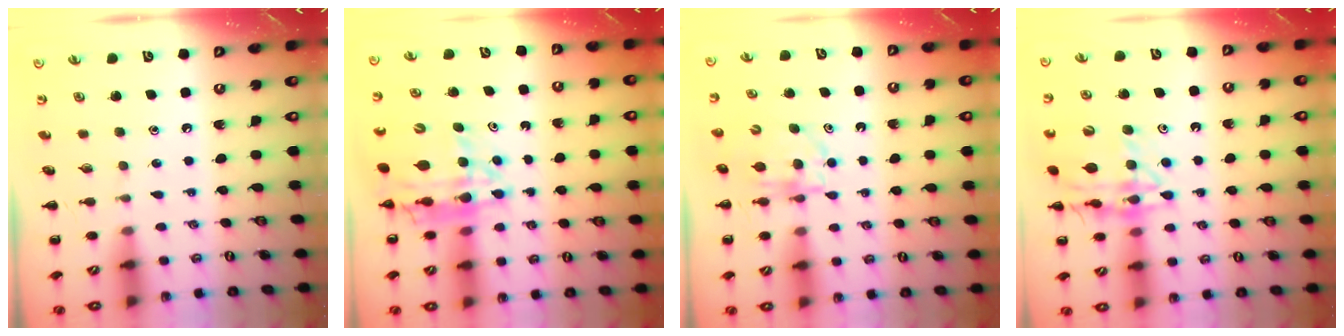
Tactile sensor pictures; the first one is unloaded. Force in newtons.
{"total": 14.0, "press": 13.4, "slide": 4.0}
{"total": 5.8, "press": 5.8, "slide": 0.5}
{"total": 16.8, "press": 16.7, "slide": 1.6}